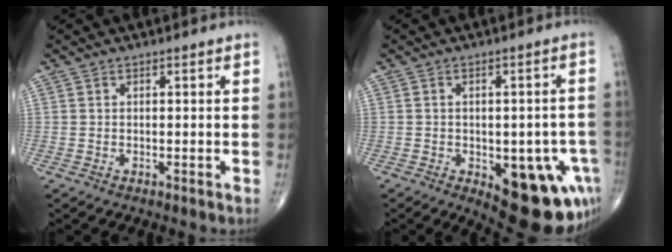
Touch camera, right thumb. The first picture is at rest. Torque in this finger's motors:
{"motor_torque": [2.40, 1.58, 1.07, -1.25, 0.30]}